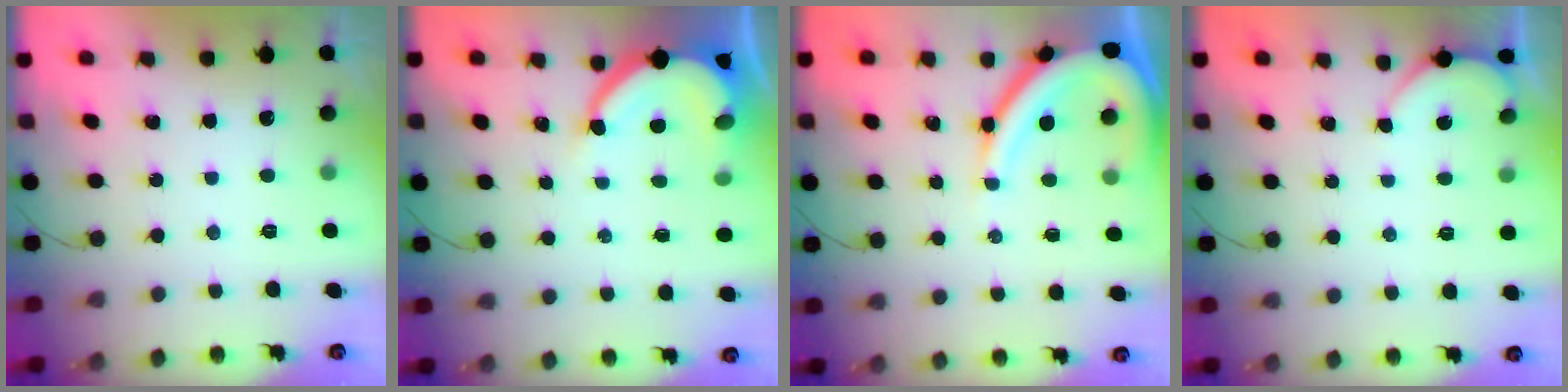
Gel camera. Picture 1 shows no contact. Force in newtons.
{"total": 10.1, "press": 10.1, "slide": 1.0}
{"total": 13.1, "press": 13.0, "slide": 1.3}
{"total": 2.4, "press": 2.3, "slide": 0.3}